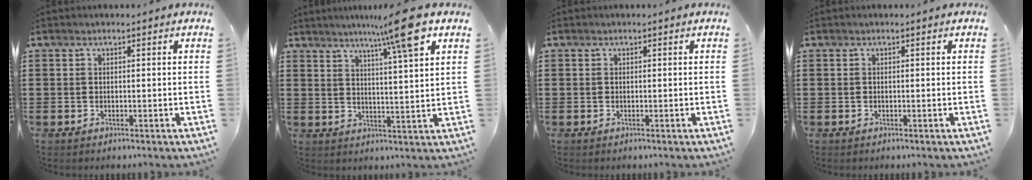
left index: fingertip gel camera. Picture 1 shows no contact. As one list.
[{"total": 9.3, "force": [6.2, -0.3, 6.9], "torque": [-0.126, -0.017, 0.099]}, {"total": 0.0}, {"total": 0.0}]